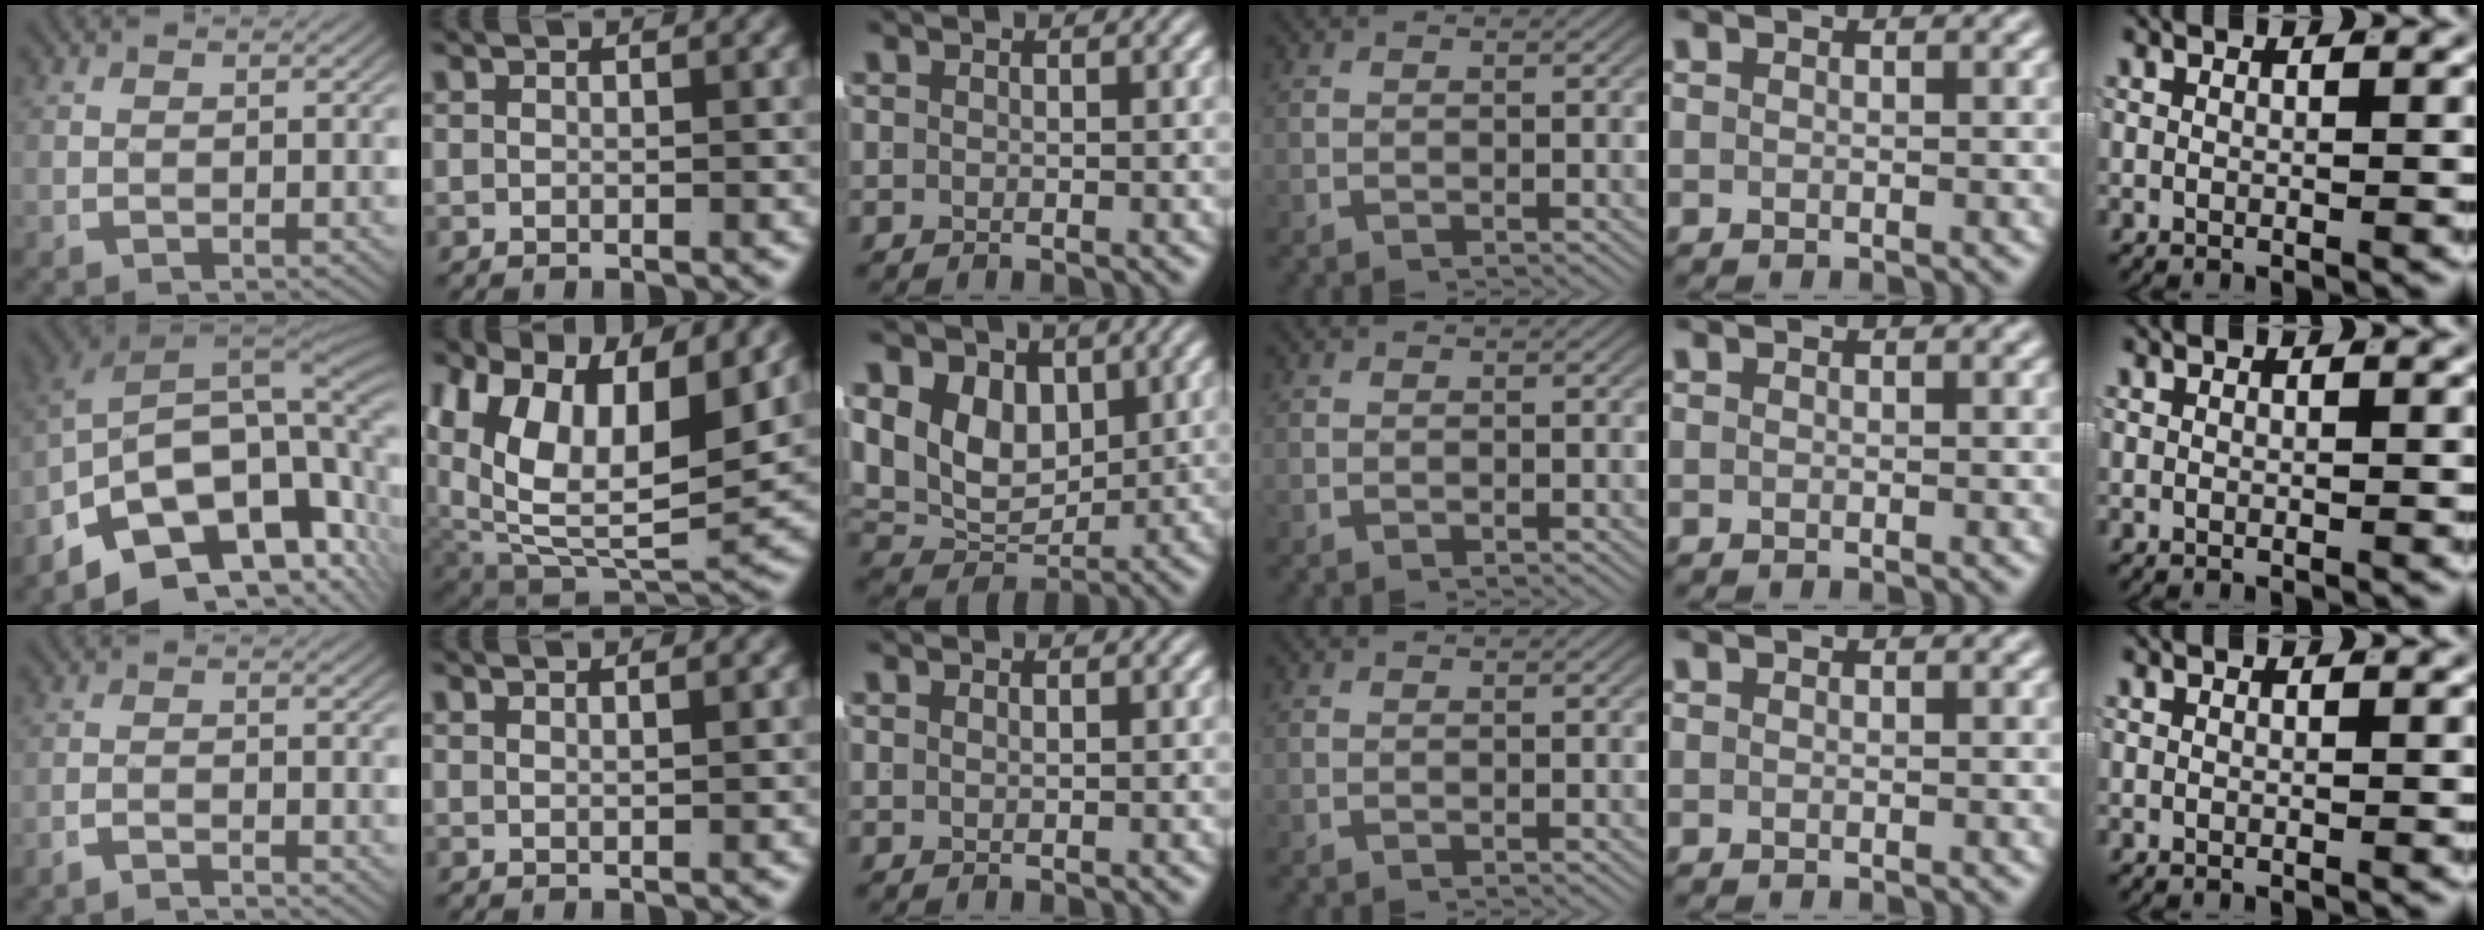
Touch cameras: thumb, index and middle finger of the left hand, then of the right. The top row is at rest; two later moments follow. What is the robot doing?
{"motion": "lift_and_place", "object": "shirt"}